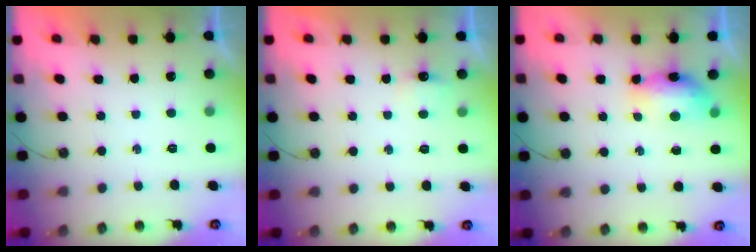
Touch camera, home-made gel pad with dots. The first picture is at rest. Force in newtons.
{"total": 3.2, "press": 3.2, "slide": 0.5}
{"total": 16.4, "press": 10.0, "slide": 13.0}